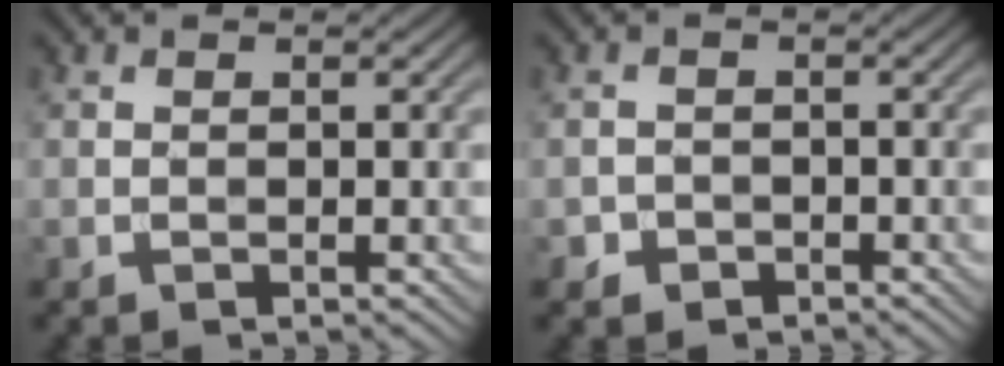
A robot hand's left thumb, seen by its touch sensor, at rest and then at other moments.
{"total": 1.5, "force": [-1.0, 1.0, -0.2], "torque": [0.007, -0.001, -0.021]}